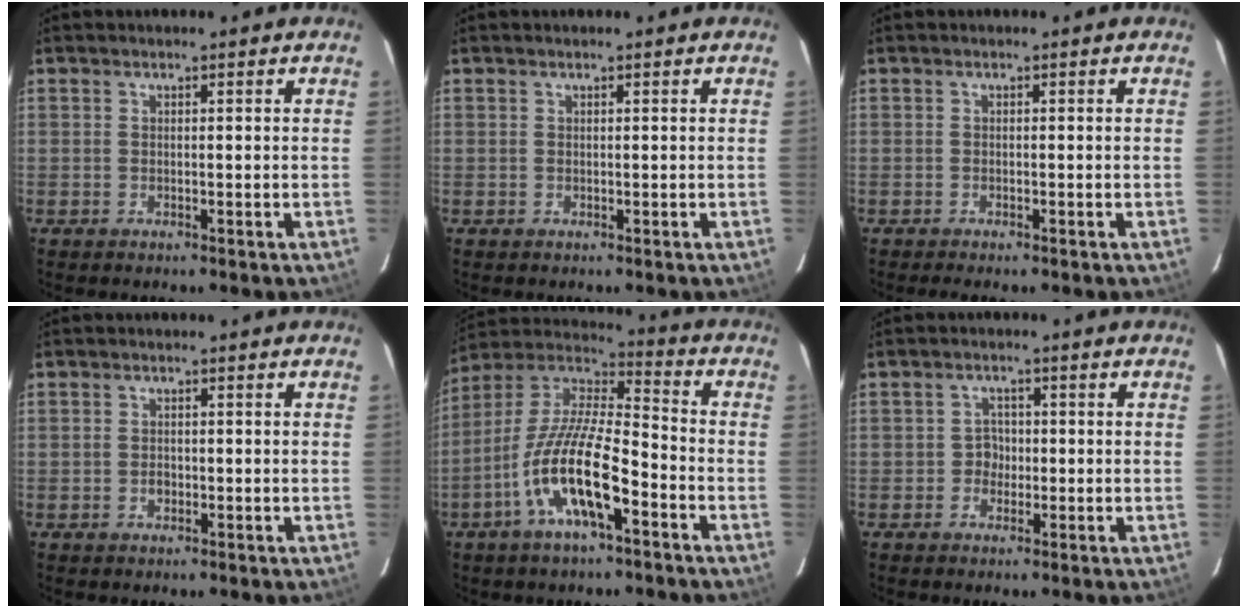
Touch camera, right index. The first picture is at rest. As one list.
[{"total": 0.0}, {"total": 1.6, "force": [-1.4, 0.1, 0.7], "torque": [-0.020, -0.005, -0.025]}, {"total": 1.4, "force": [-0.5, 1.1, 0.7], "torque": [-0.013, 0.003, -0.008]}, {"total": 16.1, "force": [-7.2, 4.2, 13.7], "torque": [-0.269, -0.013, -0.143]}, {"total": 2.4, "force": [-0.9, 2.2, 0.3], "torque": [-0.004, 0.007, -0.017]}]